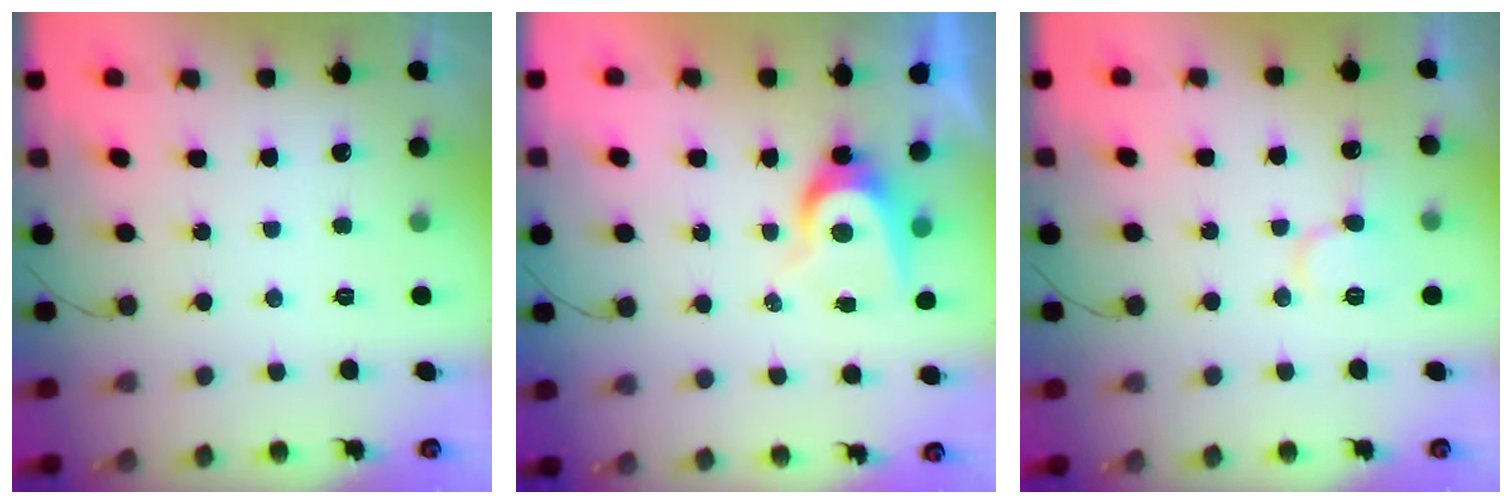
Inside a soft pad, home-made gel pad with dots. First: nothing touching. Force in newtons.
{"total": 7.0, "press": 6.9, "slide": 0.4}
{"total": 8.7, "press": 8.6, "slide": 1.2}